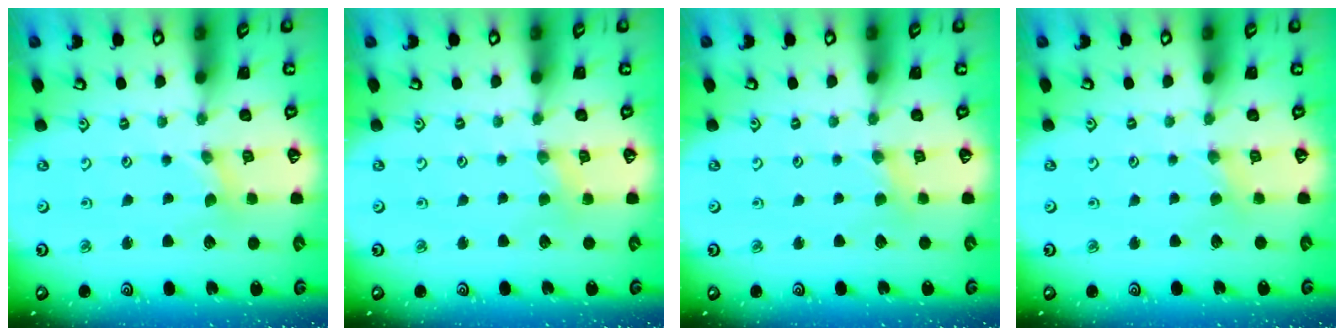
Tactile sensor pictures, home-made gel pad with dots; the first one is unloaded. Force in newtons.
{"total": 1.4, "press": 1.4, "slide": 0.3}
{"total": 1.4, "press": 1.4, "slide": 0.3}
{"total": 2.2, "press": 2.2, "slide": 0.4}